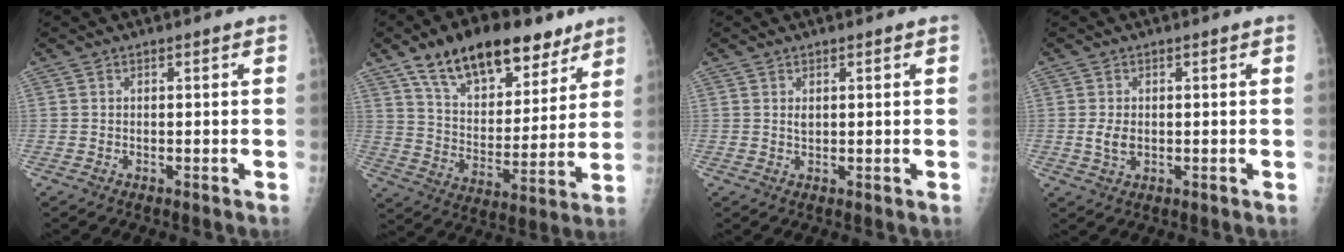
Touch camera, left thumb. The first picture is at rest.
{"total": 21.1, "force": [13.6, 10.6, 12.2], "torque": [-0.154, -0.045, 0.228]}
{"total": 1.3, "force": [0.6, 0.7, 0.9], "torque": [-0.012, -0.004, 0.012]}
{"total": 3.1, "force": [-0.1, 2.1, 2.4], "torque": [-0.046, -0.004, 0.002]}